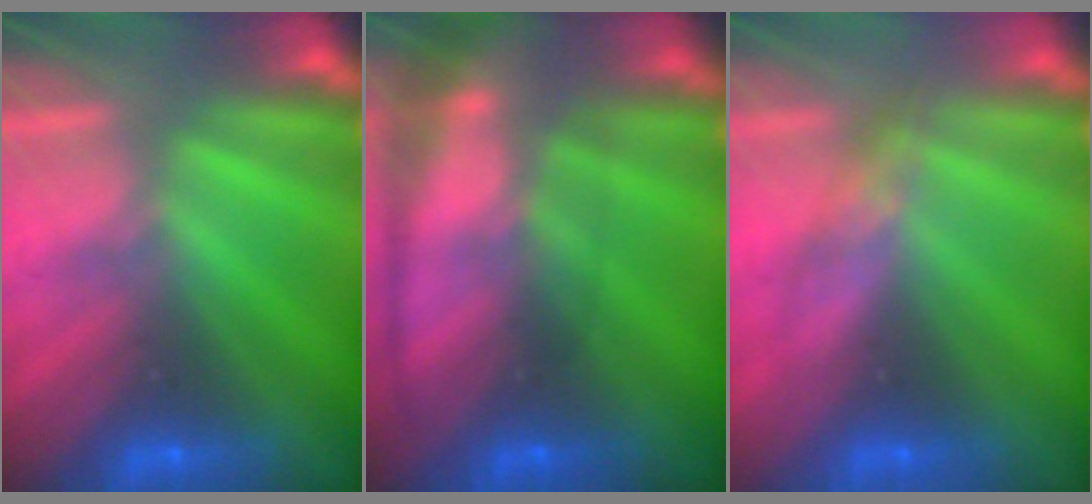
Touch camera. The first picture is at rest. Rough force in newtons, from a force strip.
{"total": 5.8}
{"total": 2.8}